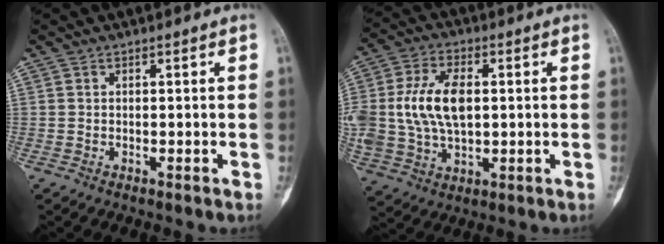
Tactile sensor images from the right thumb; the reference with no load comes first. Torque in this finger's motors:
{"motor_torque": [-0.48, 1.10, 1.51, 0.00, 0.19]}